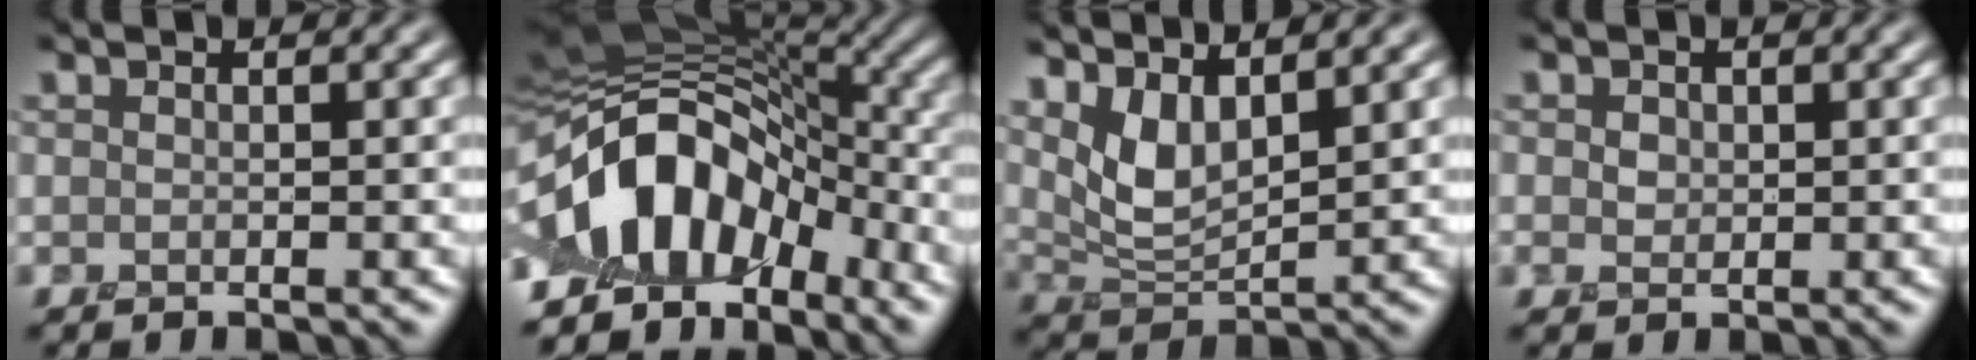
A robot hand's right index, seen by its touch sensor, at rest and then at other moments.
{"total": 9.7, "force": [-5.0, 5.1, 6.5], "torque": [-0.096, 0.025, -0.100]}
{"total": 3.9, "force": [2.4, 1.2, 2.8], "torque": [-0.068, -0.010, 0.055]}
{"total": 1.7, "force": [0.9, 1.2, 0.8], "torque": [-0.018, 0.009, 0.014]}